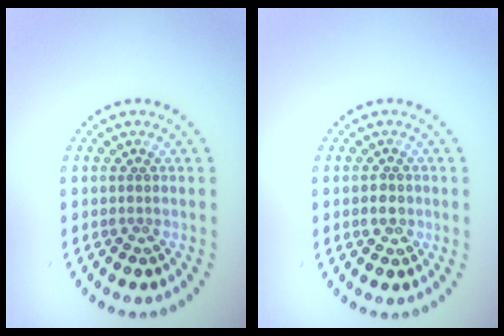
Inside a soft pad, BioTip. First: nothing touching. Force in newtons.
{"total": 1.1, "press": 1.1, "slide": 0.1}